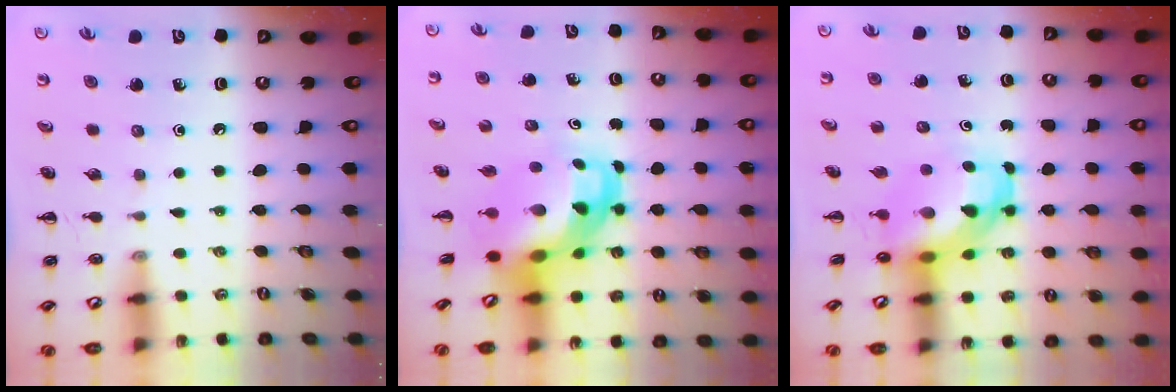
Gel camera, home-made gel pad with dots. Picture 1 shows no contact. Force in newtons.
{"total": 7.2, "press": 6.9, "slide": 2.1}
{"total": 5.6, "press": 5.5, "slide": 1.5}